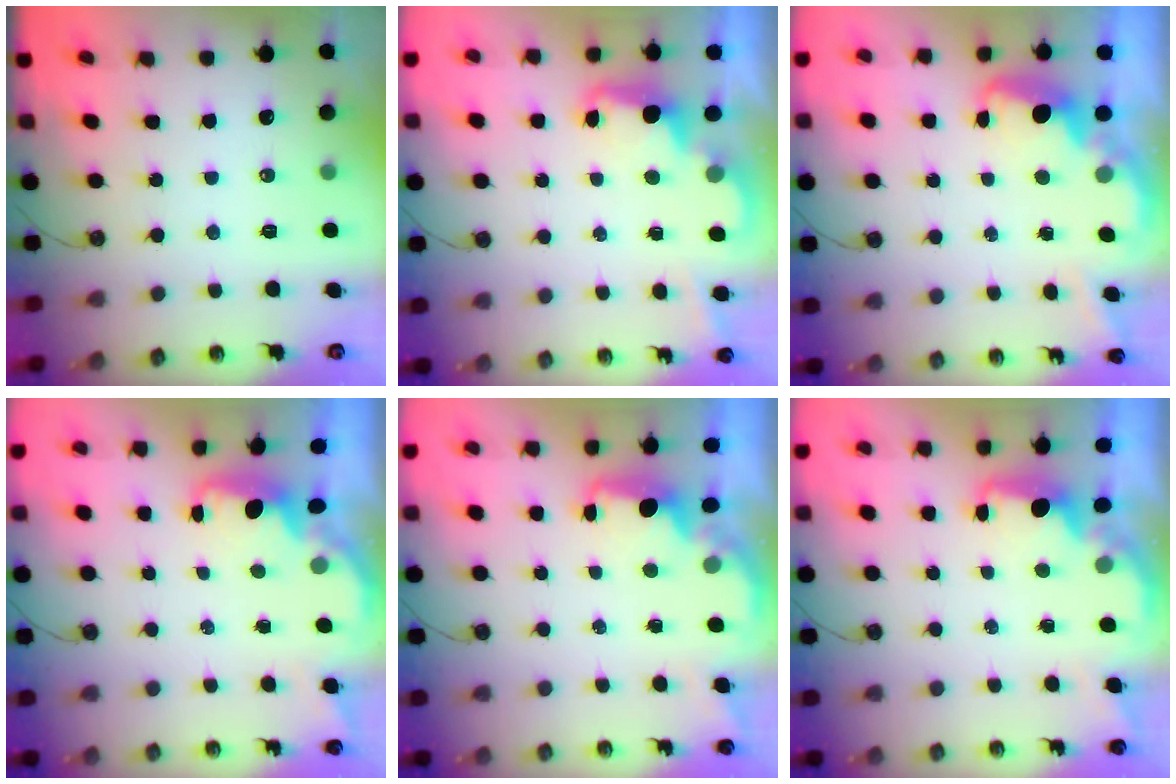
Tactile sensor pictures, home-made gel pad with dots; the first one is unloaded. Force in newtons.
{"total": 2.5, "press": 2.5, "slide": 0.5}
{"total": 3.8, "press": 3.7, "slide": 0.6}
{"total": 1.2, "press": 1.0, "slide": 0.6}
{"total": 2.1, "press": 1.9, "slide": 0.8}
{"total": 2.1, "press": 1.9, "slide": 0.8}